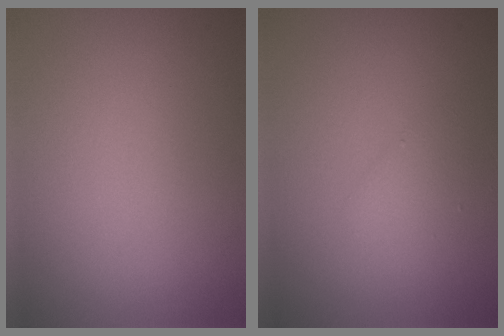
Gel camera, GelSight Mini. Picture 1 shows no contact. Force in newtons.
{"total": 1.5, "press": 1.5, "slide": 0.1}